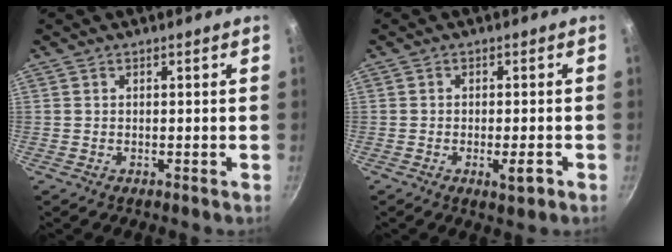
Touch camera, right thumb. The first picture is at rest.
{"total": 3.6, "force": [-1.5, 1.0, 3.1], "torque": [-0.046, 0.007, -0.022]}